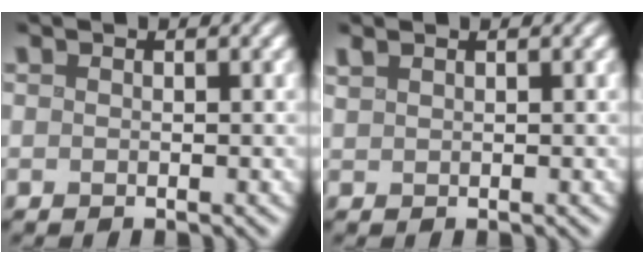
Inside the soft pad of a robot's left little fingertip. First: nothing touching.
{"total": 1.1, "force": [0.9, 0.3, 0.5], "torque": [-0.013, 0.004, 0.019]}